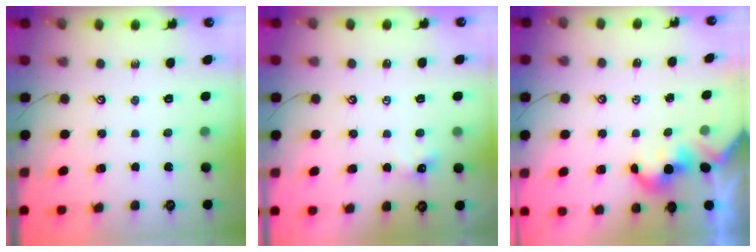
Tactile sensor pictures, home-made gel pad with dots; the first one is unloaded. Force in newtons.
{"total": 2.4, "press": 2.3, "slide": 0.6}
{"total": 2.2, "press": 2.2, "slide": 0.3}